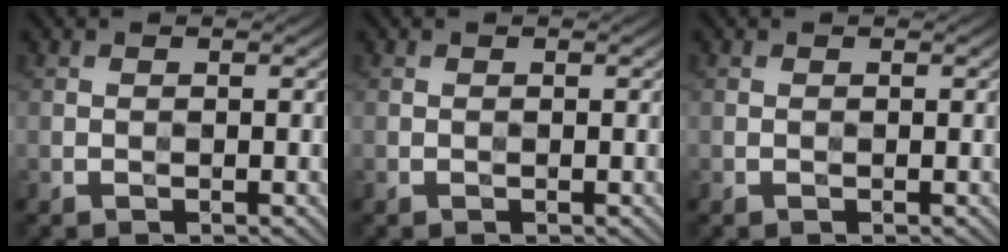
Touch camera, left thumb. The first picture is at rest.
{"total": 0.0}
{"total": 0.0}